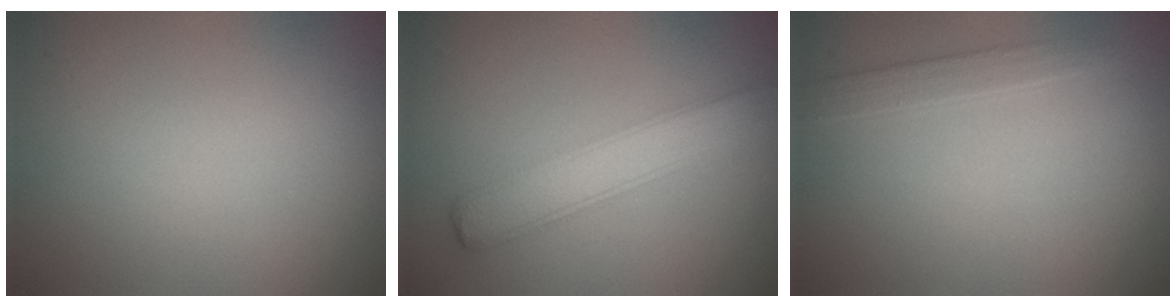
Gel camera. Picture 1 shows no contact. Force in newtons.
{"total": 3.8, "press": 3.8, "slide": 0.1}
{"total": 1.5, "press": 1.5, "slide": 0.0}